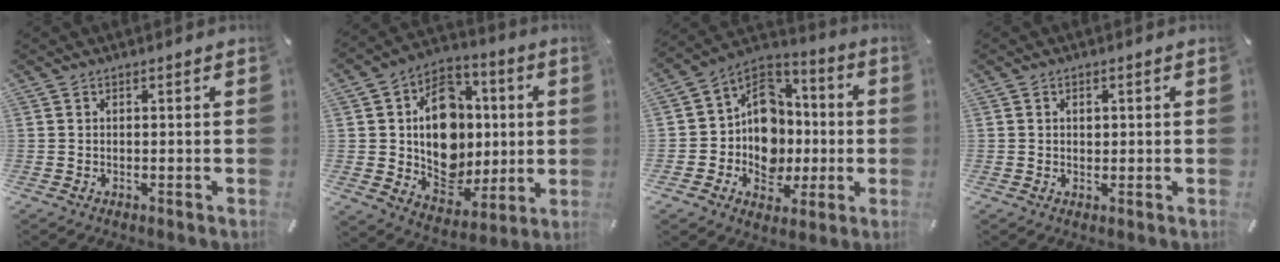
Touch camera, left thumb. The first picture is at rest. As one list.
[{"total": 16.9, "force": [1.6, 14.1, 9.3], "torque": [-0.149, -0.012, 0.039]}, {"total": 13.7, "force": [-1.4, 12.7, 4.9], "torque": [-0.105, -0.010, -0.016]}, {"total": 1.3, "force": [0.2, 1.1, 0.6], "torque": [0.002, -0.002, 0.000]}]